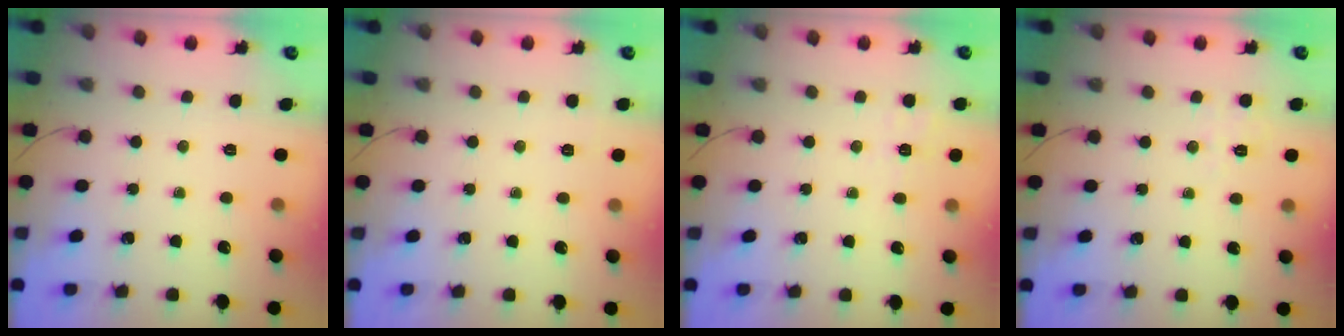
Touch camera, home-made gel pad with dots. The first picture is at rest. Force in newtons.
{"total": 4.7, "press": 4.5, "slide": 1.2}
{"total": 2.4, "press": 1.2, "slide": 2.0}
{"total": 2.2, "press": 1.5, "slide": 1.5}